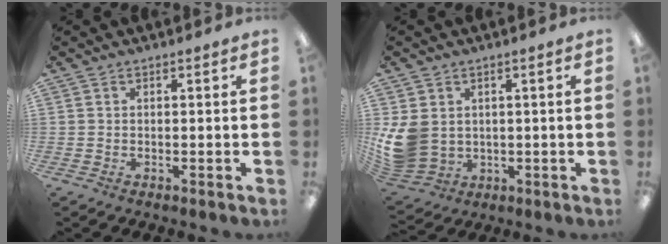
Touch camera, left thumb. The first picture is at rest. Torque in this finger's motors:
{"motor_torque": [1.13, 1.23, 1.05, -0.38, 0.33]}